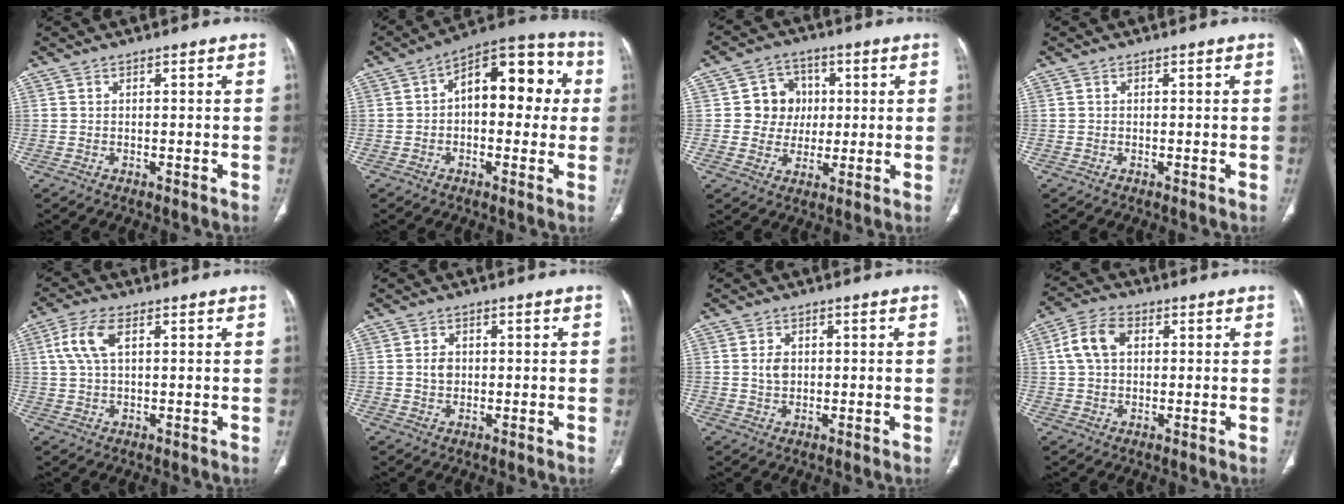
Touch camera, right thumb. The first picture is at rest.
{"total": 15.4, "force": [1.8, 8.4, 12.7], "torque": [-0.131, 0.043, 0.018]}
{"total": 8.1, "force": [1.0, 7.6, 2.5], "torque": [0.010, 0.010, 0.013]}
{"total": 0.0}
{"total": 6.6, "force": [2.1, 3.2, 5.4], "torque": [-0.127, 0.012, 0.042]}
{"total": 2.6, "force": [0.2, 2.0, 1.6], "torque": [-0.021, 0.001, 0.005]}
{"total": 3.0, "force": [0.4, 2.2, 2.0], "torque": [-0.028, 0.000, 0.010]}
{"total": 7.8, "force": [1.8, 5.2, 5.4], "torque": [-0.105, 0.017, 0.030]}